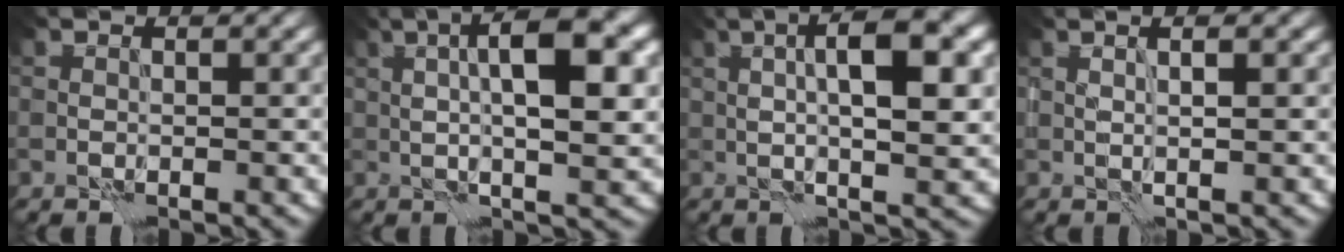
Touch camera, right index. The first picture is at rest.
{"total": 7.8, "force": [1.7, 1.7, 7.4], "torque": [-0.111, 0.011, 0.025]}
{"total": 7.0, "force": [1.5, 1.5, 6.7], "torque": [-0.104, 0.009, 0.022]}
{"total": 1.6, "force": [0.9, 0.0, 1.4], "torque": [-0.013, -0.004, 0.013]}